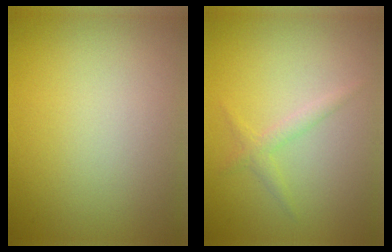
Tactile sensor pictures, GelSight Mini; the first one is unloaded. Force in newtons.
{"total": 1.4, "press": 1.4, "slide": 0.1}